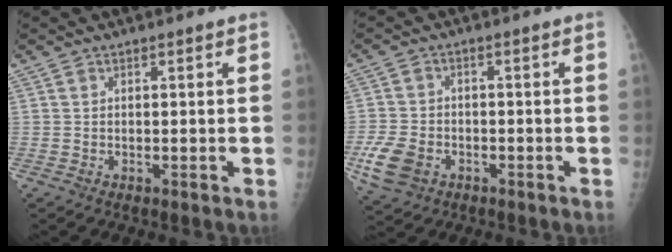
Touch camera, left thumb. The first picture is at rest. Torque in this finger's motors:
{"motor_torque": [0.43, 1.67, 0.45, -0.31, 0.33]}